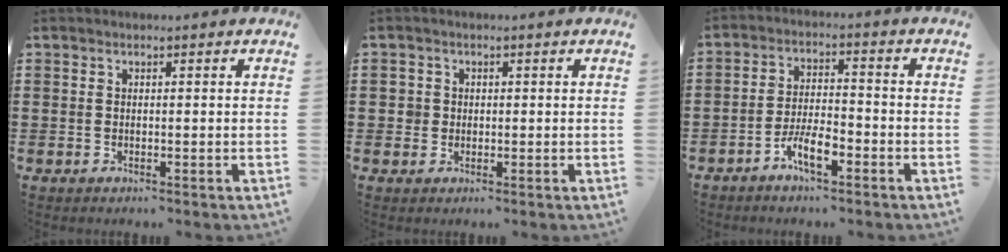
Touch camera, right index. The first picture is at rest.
{"total": 1.7, "force": [0.1, 1.6, 0.3], "torque": [-0.012, 0.009, -0.001]}
{"total": 5.4, "force": [-3.4, 1.7, 3.8], "torque": [-0.084, 0.004, -0.069]}